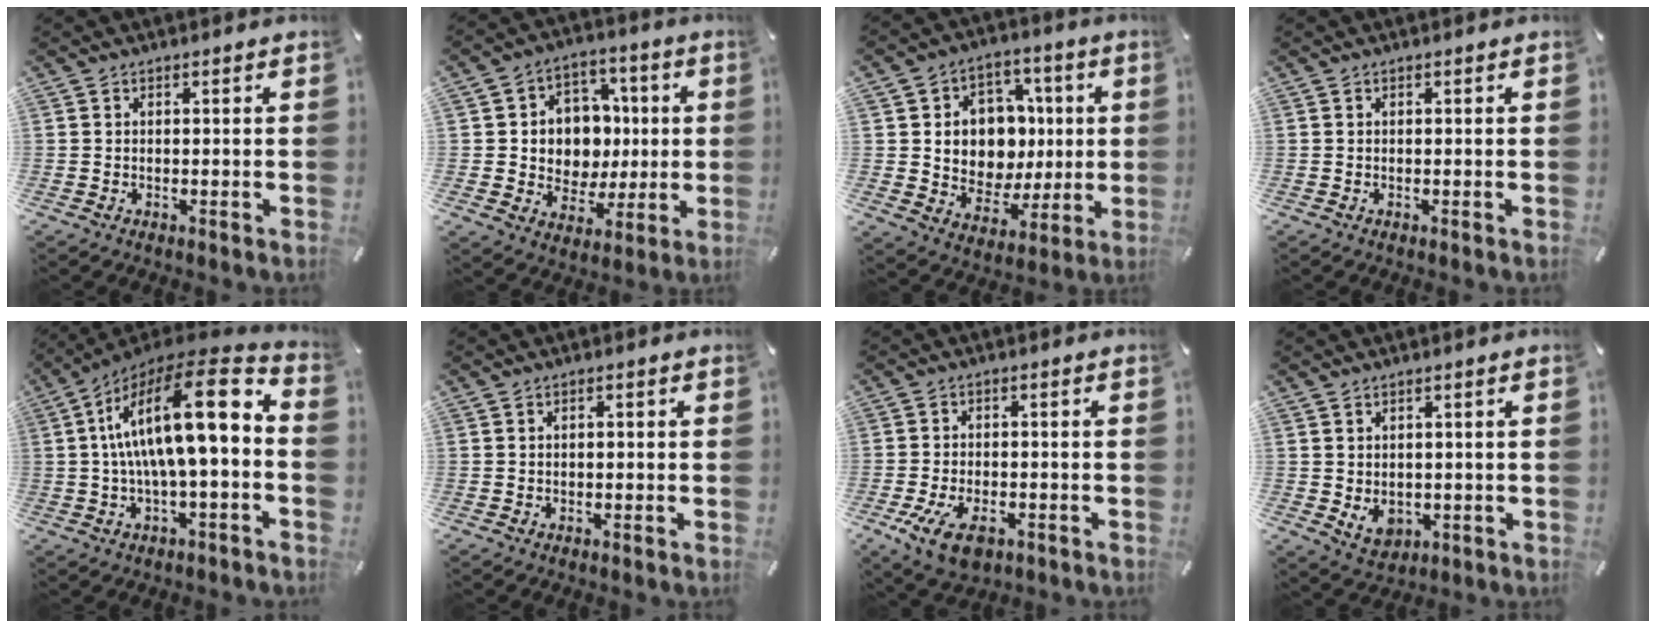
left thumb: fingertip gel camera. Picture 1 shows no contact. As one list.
[{"total": 10.6, "force": [0.3, 10.3, 2.5], "torque": [-0.035, -0.003, 0.017]}, {"total": 11.8, "force": [1.1, 11.1, 3.8], "torque": [-0.047, -0.013, 0.032]}, {"total": 0.0}, {"total": 20.7, "force": [2.8, 7.1, 19.3], "torque": [-0.321, -0.018, 0.042]}, {"total": 1.0, "force": [-0.2, 0.6, 0.8], "torque": [-0.015, 0.003, -0.005]}, {"total": 8.1, "force": [-3.9, 4.7, 5.4], "torque": [-0.114, 0.010, -0.067]}, {"total": 4.9, "force": [-0.5, 4.2, 2.5], "torque": [-0.033, -0.005, -0.010]}]